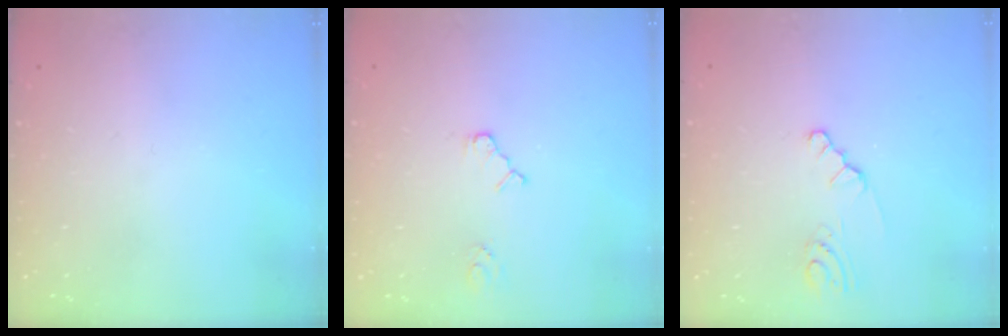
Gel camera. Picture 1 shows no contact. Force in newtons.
{"total": 3.3, "press": 3.3, "slide": 0.3}
{"total": 2.1, "press": 2.1, "slide": 0.3}